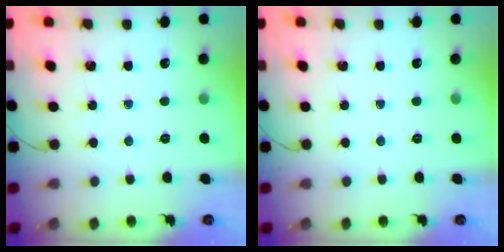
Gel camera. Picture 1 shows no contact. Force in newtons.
{"total": 0.0}